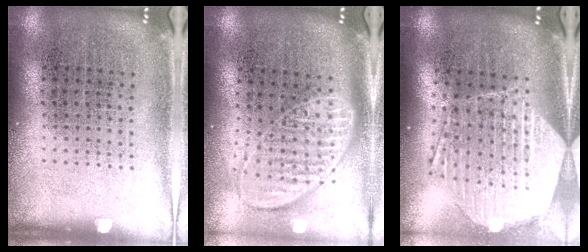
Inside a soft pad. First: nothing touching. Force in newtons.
{"total": 1.8, "press": 1.4, "slide": 1.1}
{"total": 2.5, "press": 2.1, "slide": 1.4}